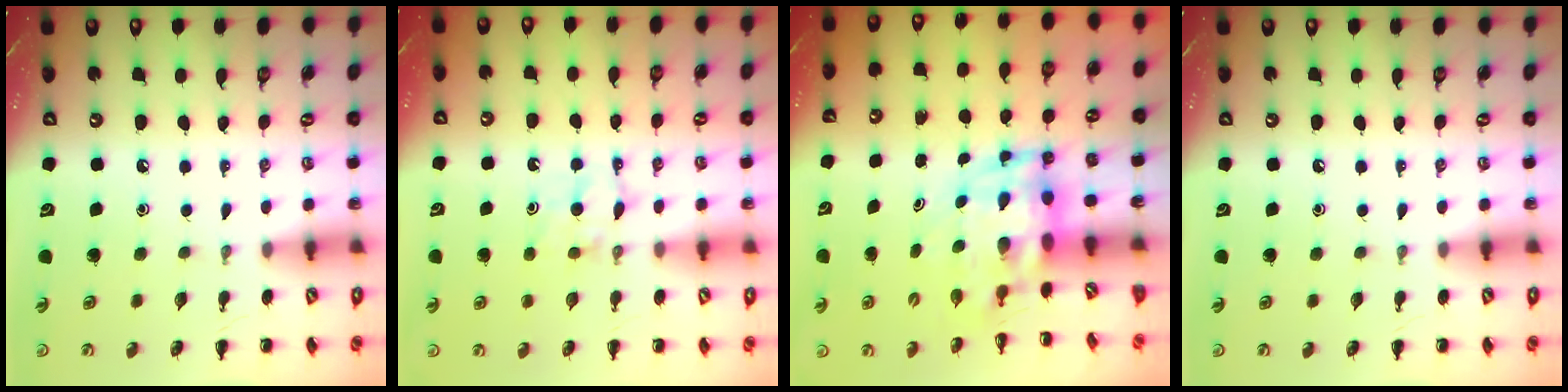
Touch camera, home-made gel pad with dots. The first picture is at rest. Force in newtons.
{"total": 5.5, "press": 5.3, "slide": 1.6}
{"total": 4.5, "press": 4.3, "slide": 1.3}
{"total": 0.0}